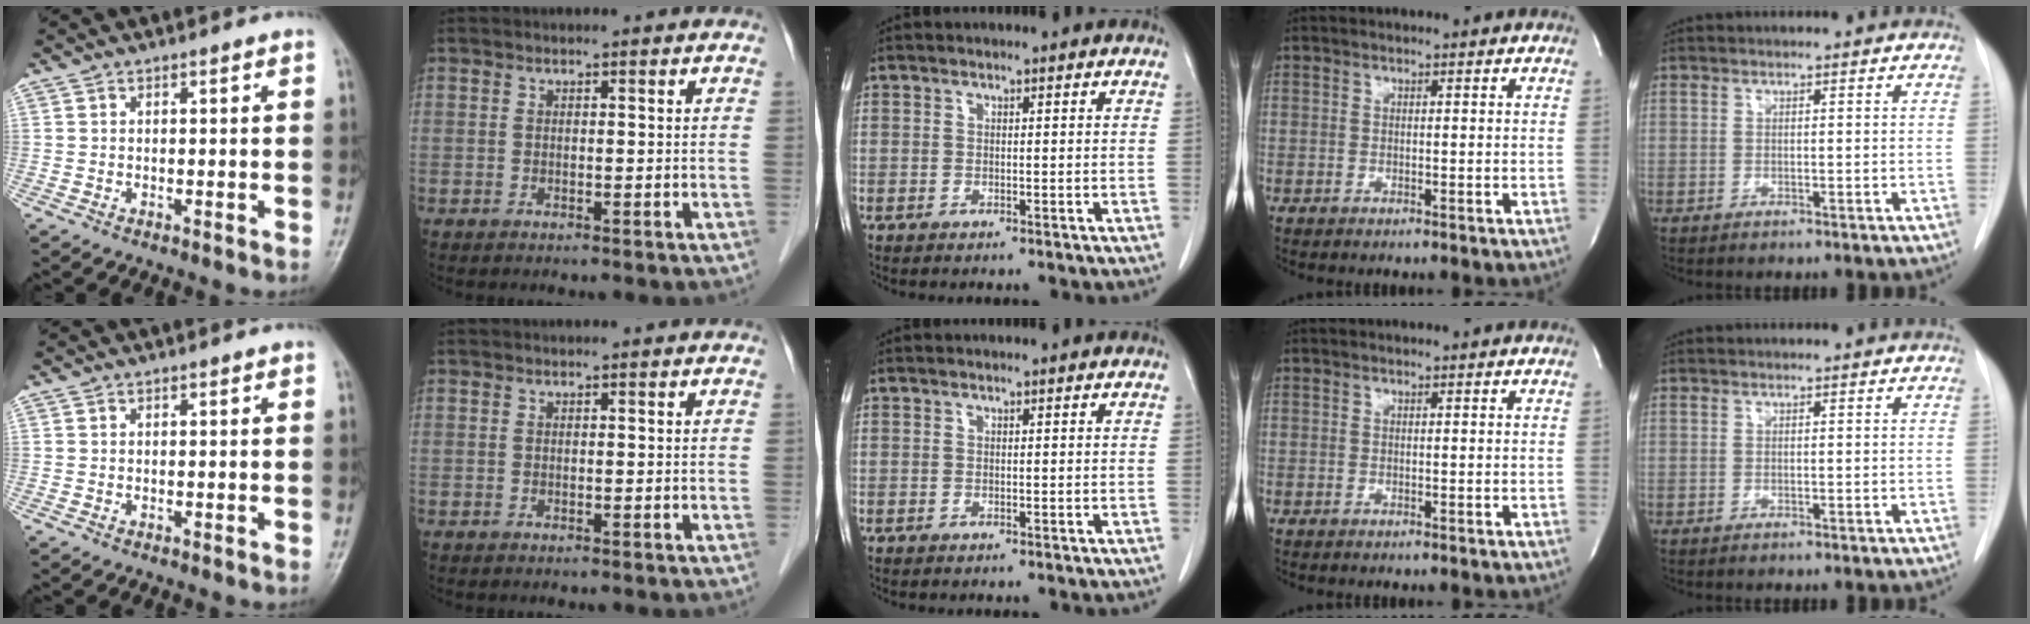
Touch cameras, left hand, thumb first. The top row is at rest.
{}